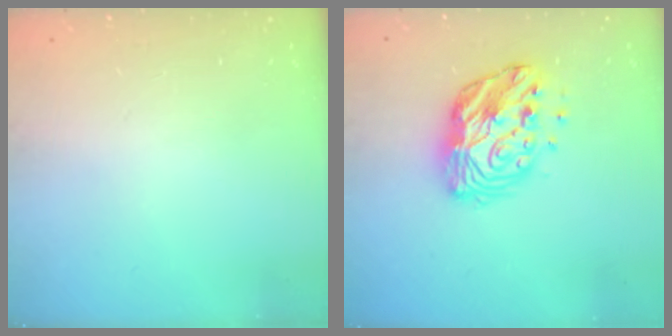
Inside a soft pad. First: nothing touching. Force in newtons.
{"total": 12.7, "press": 12.7, "slide": 0.6}